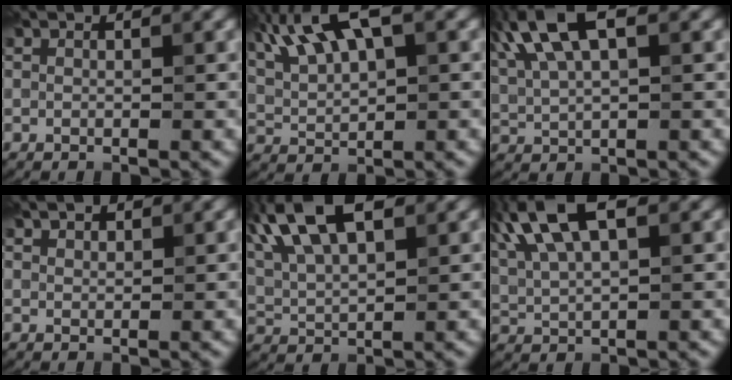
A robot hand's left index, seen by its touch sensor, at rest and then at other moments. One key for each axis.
{"total": 8.6, "fx": 4.7, "fy": 3.2, "fz": 6.5, "tx": -0.138, "ty": 0.023, "tz": 0.088}
{"total": 9.1, "fx": 4.2, "fy": 3.8, "fz": 7.1, "tx": -0.160, "ty": 0.028, "tz": 0.071}
{"total": 1.6, "fx": 1.3, "fy": 0.6, "fz": 0.5, "tx": -0.010, "ty": 0.002, "tz": 0.020}
{"total": 11.6, "fx": 5.9, "fy": 4.9, "fz": 8.7, "tx": -0.178, "ty": 0.044, "tz": 0.086}
{"total": 10.2, "fx": 4.6, "fy": 4.3, "fz": 8.0, "tx": -0.171, "ty": 0.036, "tz": 0.074}